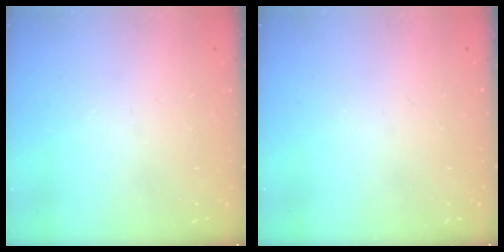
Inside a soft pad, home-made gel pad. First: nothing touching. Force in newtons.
{"total": 0.0}